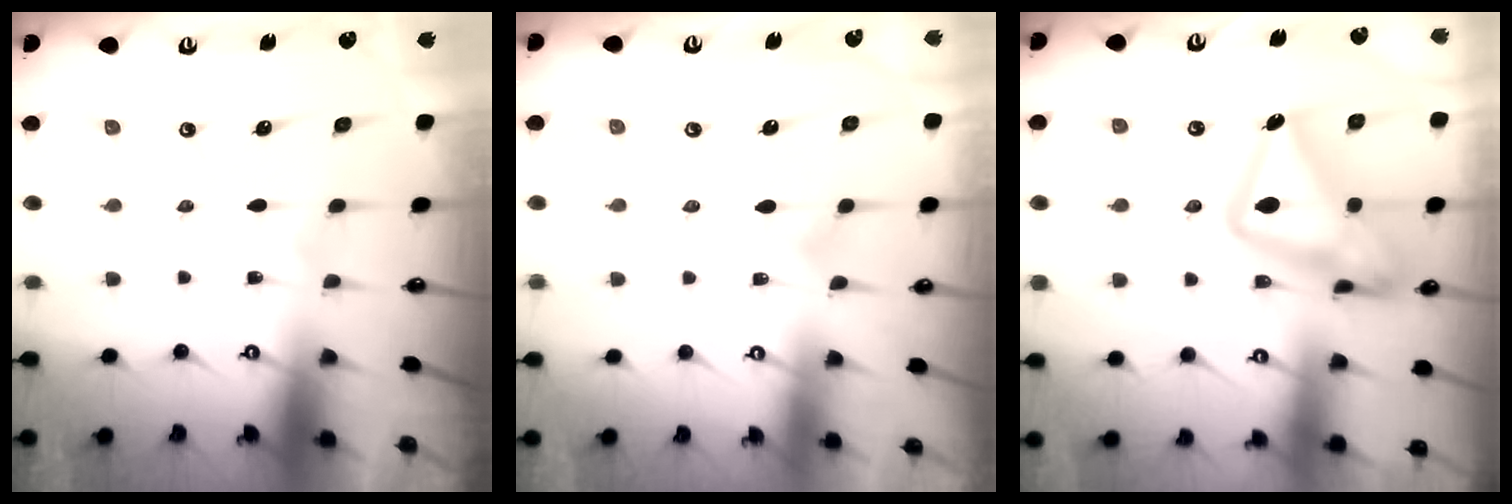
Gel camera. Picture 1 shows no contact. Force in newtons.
{"total": 6.8, "press": 6.8, "slide": 0.3}
{"total": 22.2, "press": 22.2, "slide": 1.5}